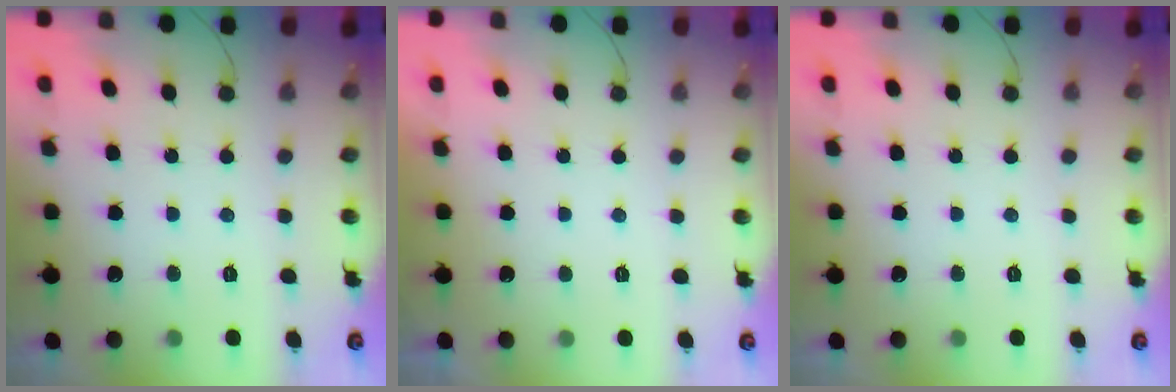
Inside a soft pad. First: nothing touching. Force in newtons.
{"total": 2.3, "press": 2.3, "slide": 0.4}
{"total": 0.0}